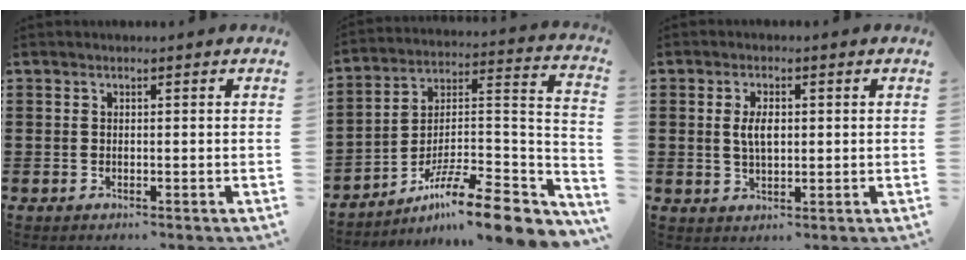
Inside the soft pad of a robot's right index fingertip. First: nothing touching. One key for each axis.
{"total": 11.8, "fx": -8.6, "fy": 2.0, "fz": 7.8, "tx": -0.120, "ty": 0.010, "tz": -0.159}
{"total": 3.7, "fx": 0.4, "fy": 1.7, "fz": 3.2, "tx": -0.057, "ty": 0.003, "tz": 0.003}